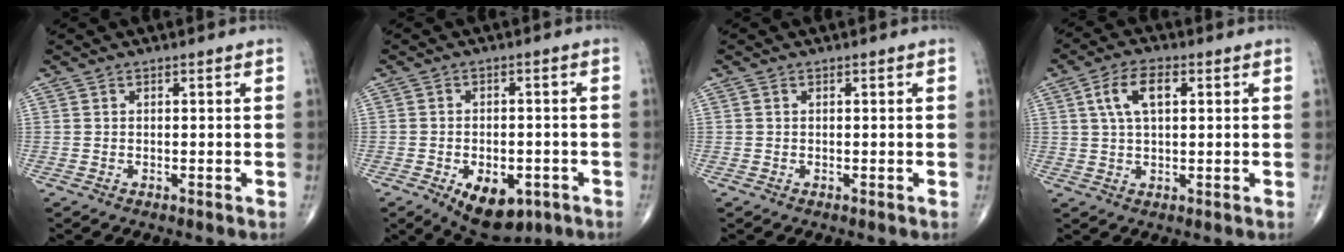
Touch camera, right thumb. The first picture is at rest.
{"total": 10.4, "force": [-4.9, 5.9, 7.1], "torque": [-0.086, 0.010, -0.061]}
{"total": 0.0}
{"total": 7.1, "force": [2.1, 3.4, 5.8], "torque": [-0.111, 0.008, 0.038]}